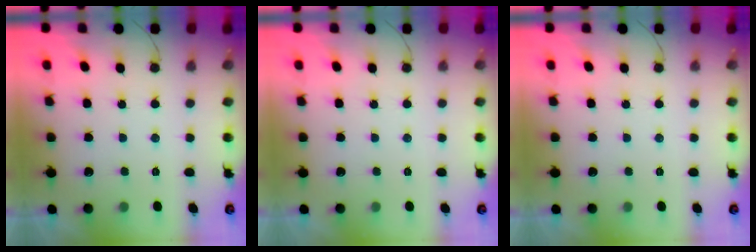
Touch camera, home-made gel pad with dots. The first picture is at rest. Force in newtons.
{"total": 0.0}
{"total": 0.0}